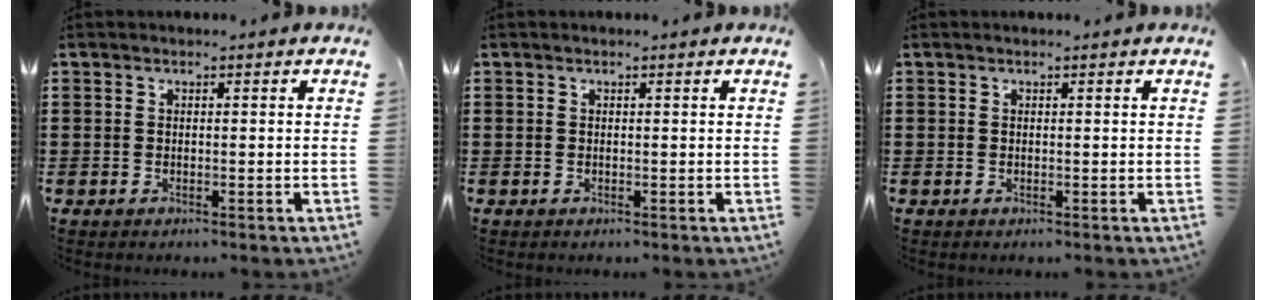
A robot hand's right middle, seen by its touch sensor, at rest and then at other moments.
{"total": 0.0}
{"total": 0.0}